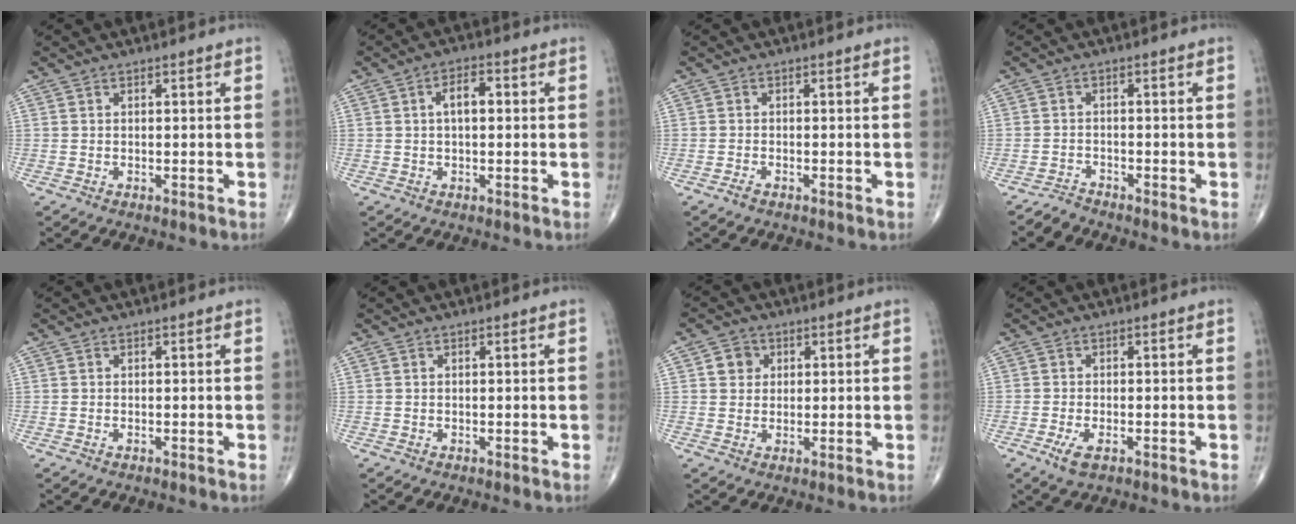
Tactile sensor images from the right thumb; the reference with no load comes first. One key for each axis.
{"total": 4.4, "fx": 0.6, "fy": 2.2, "fz": 3.8, "tx": -0.061, "ty": 0.011, "tz": 0.005}
{"total": 1.0, "fx": -0.8, "fy": 0.4, "fz": 0.5, "tx": -0.017, "ty": -0.001, "tz": -0.016}
{"total": 1.9, "fx": -1.8, "fy": 0.3, "fz": -0.4, "tx": 0.009, "ty": -0.007, "tz": -0.038}
{"total": 0.0}
{"total": 0.0}
{"total": 3.6, "fx": 1.1, "fy": 3.2, "fz": 1.2, "tx": -0.003, "ty": -0.001, "tz": 0.014}
{"total": 3.1, "fx": -1.4, "fy": 1.4, "fz": 2.4, "tx": -0.053, "ty": -0.004, "tz": -0.025}